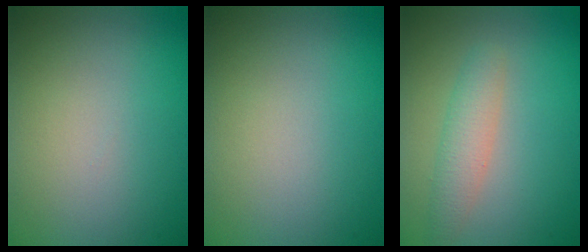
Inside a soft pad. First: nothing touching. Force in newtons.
{"total": 0.0}
{"total": 2.5, "press": 2.5, "slide": 0.1}